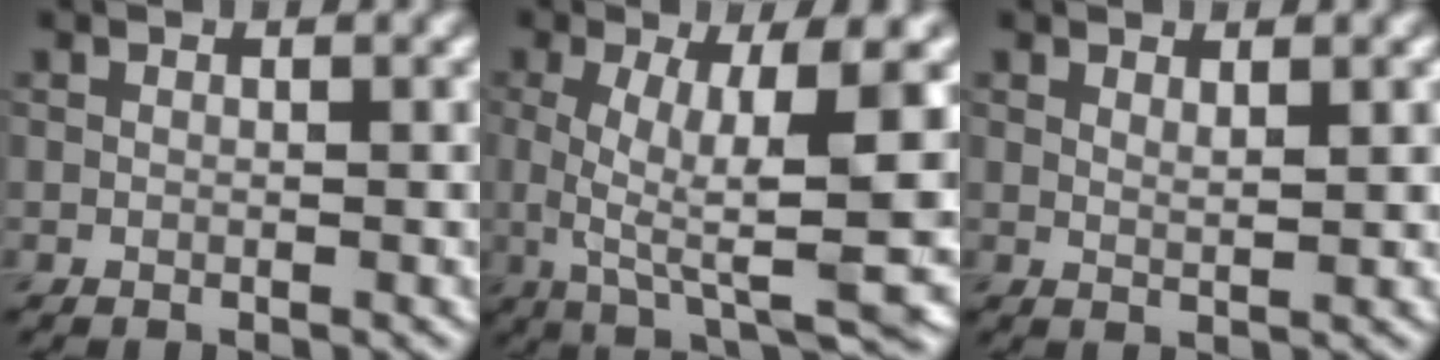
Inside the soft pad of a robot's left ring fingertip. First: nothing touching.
{"total": 9.8, "force": [0.4, 2.6, 9.4], "torque": [-0.159, -0.009, 0.010]}
{"total": 1.3, "force": [0.9, 0.3, 0.9], "torque": [-0.012, -0.002, 0.014]}